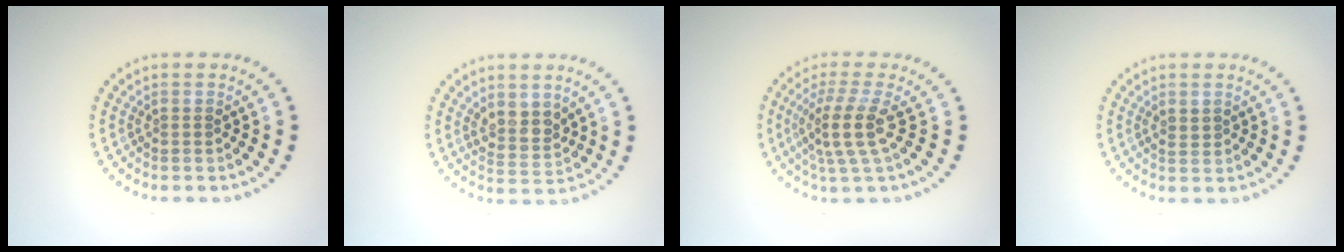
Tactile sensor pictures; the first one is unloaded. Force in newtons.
{"total": 2.4, "press": 2.1, "slide": 1.1}
{"total": 3.7, "press": 2.7, "slide": 2.4}
{"total": 0.7, "press": 0.6, "slide": 0.3}